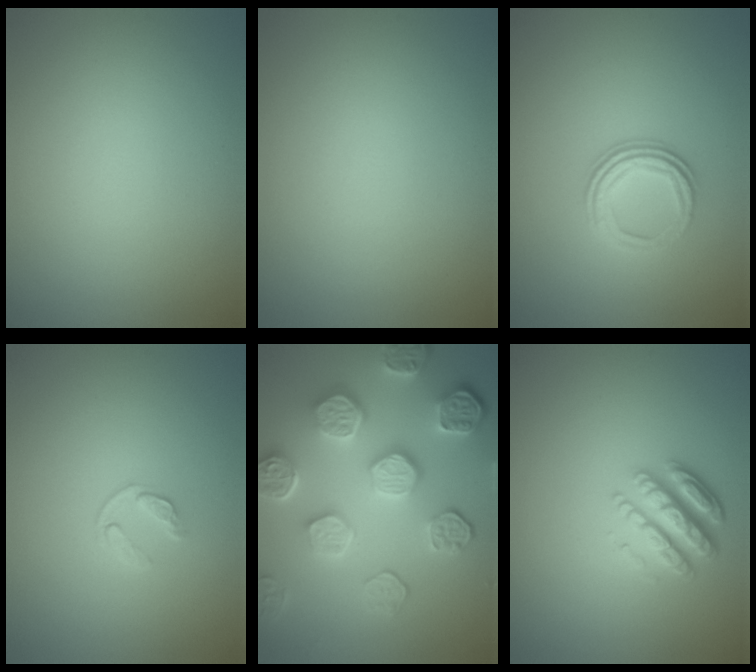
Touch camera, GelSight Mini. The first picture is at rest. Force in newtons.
{"total": 0.0}
{"total": 3.4, "press": 2.4, "slide": 2.4}
{"total": 0.9, "press": 0.5, "slide": 0.8}
{"total": 7.4, "press": 5.8, "slide": 4.6}
{"total": 4.4, "press": 3.2, "slide": 3.0}